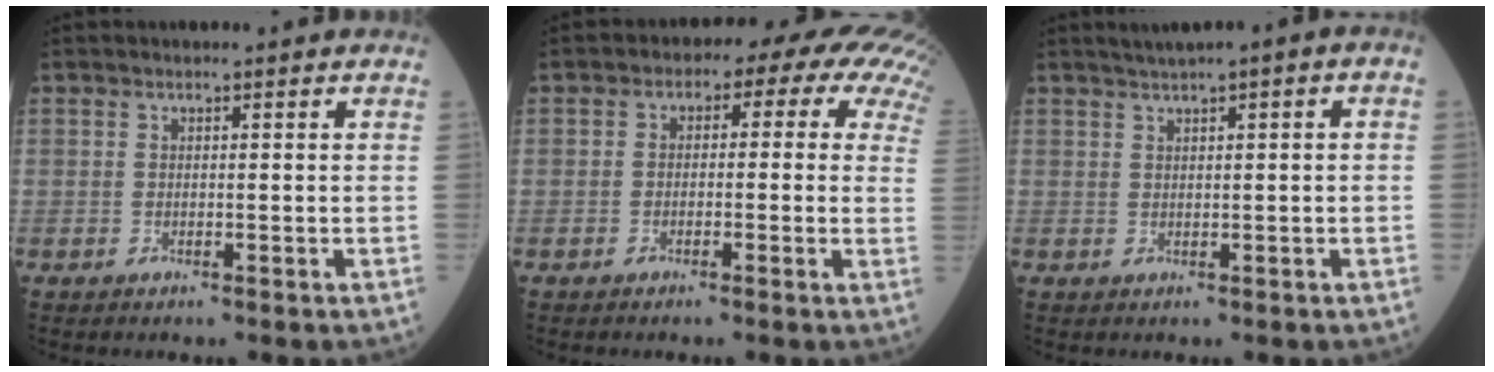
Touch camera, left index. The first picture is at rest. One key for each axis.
{"total": 9.2, "fx": 4.0, "fy": 4.2, "fz": 7.2, "tx": -0.082, "ty": 0.045, "tz": 0.023}
{"total": 3.2, "fx": 1.6, "fy": 0.3, "fz": 2.8, "tx": -0.047, "ty": 0.016, "tz": 0.027}